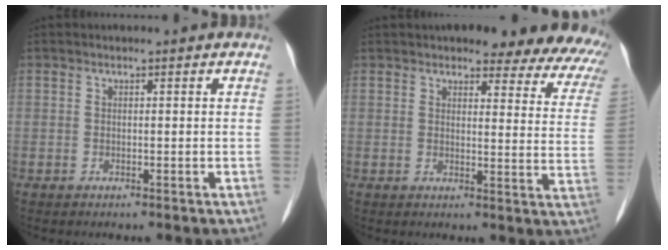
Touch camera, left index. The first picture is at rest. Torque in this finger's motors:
{"motor_torque": [1.07, -1.07, 0.41, 0.06]}